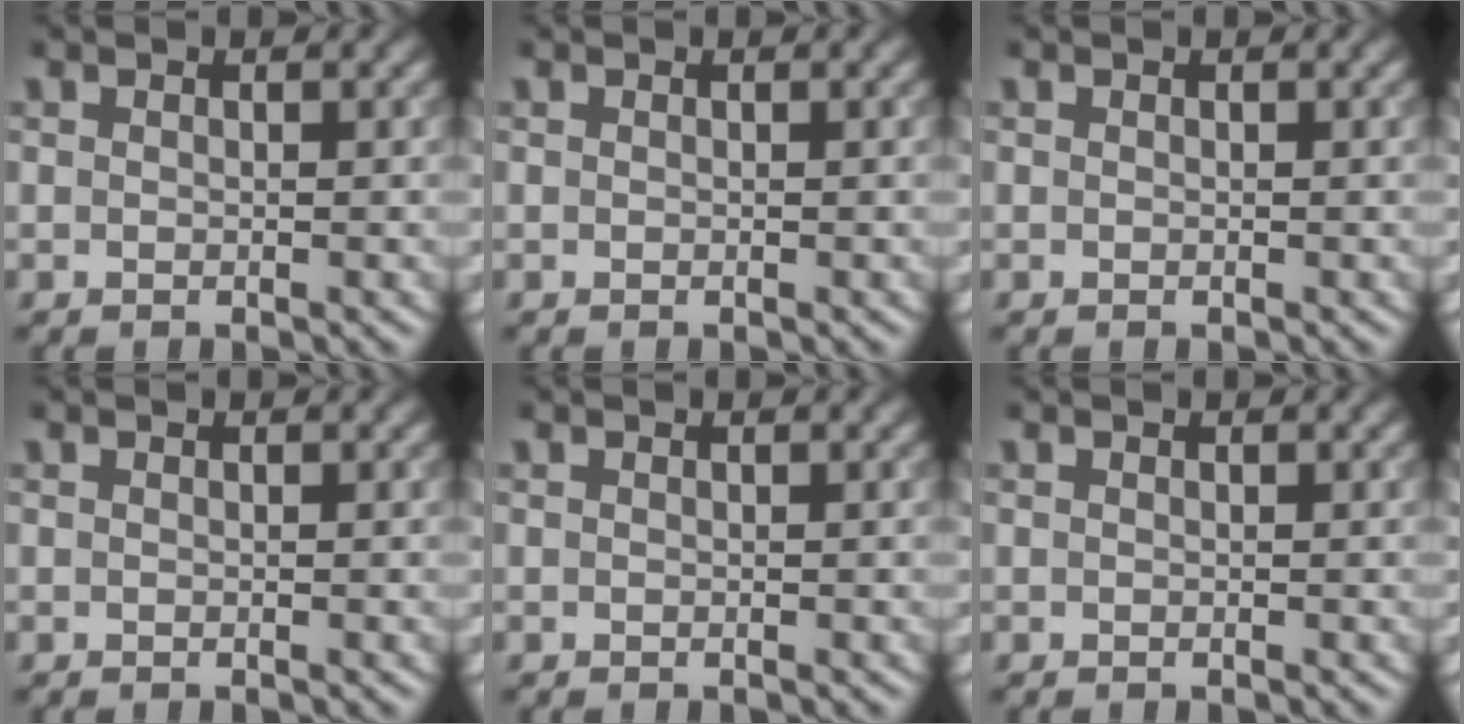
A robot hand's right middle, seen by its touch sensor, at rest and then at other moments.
{"total": 0.0}
{"total": 0.0}
{"total": 0.0}
{"total": 0.0}
{"total": 0.0}